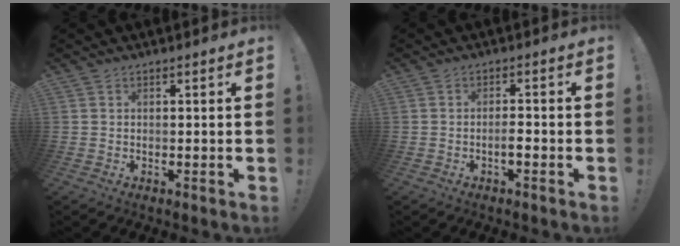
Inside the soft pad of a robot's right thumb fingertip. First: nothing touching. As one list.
[{"total": 2.8, "force": [-1.3, 0.7, 2.3], "torque": [-0.038, 0.005, -0.023]}]